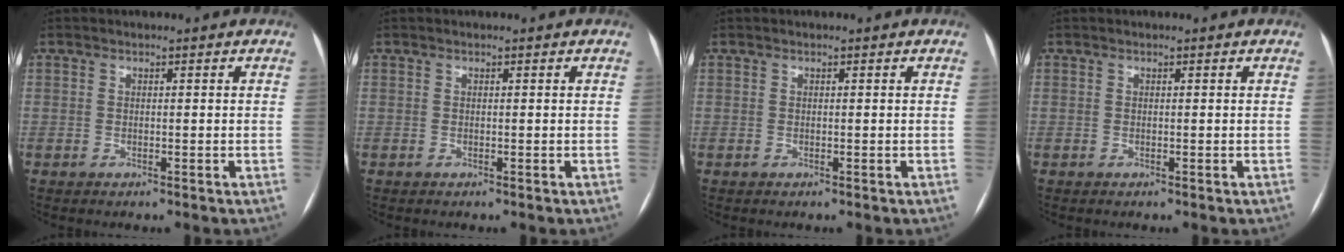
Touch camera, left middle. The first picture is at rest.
{"total": 0.0}
{"total": 0.0}
{"total": 0.0}